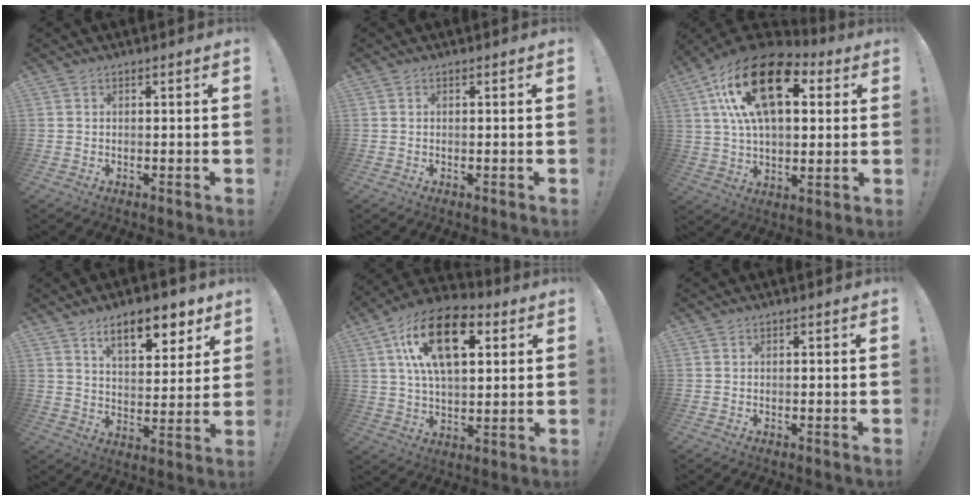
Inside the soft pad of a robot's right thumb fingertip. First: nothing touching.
{"total": 0.0}
{"total": 24.4, "force": [8.2, 12.4, 19.3], "torque": [-0.346, -0.027, 0.138]}
{"total": 12.2, "force": [7.8, 4.9, 8.1], "torque": [-0.117, -0.038, 0.131]}
{"total": 19.8, "force": [7.6, 10.6, 14.9], "torque": [-0.254, -0.016, 0.129]}
{"total": 0.0}